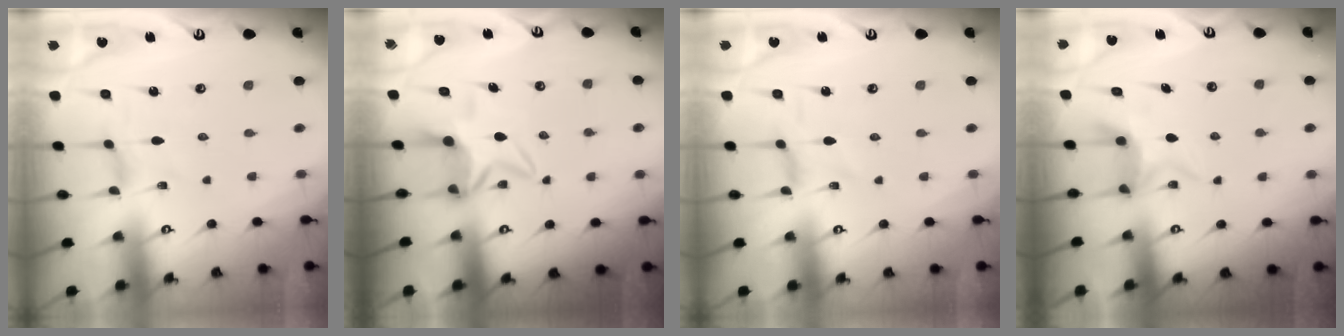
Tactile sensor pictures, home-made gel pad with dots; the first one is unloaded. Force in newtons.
{"total": 6.6, "press": 6.5, "slide": 1.0}
{"total": 0.0}
{"total": 6.4, "press": 6.4, "slide": 0.1}